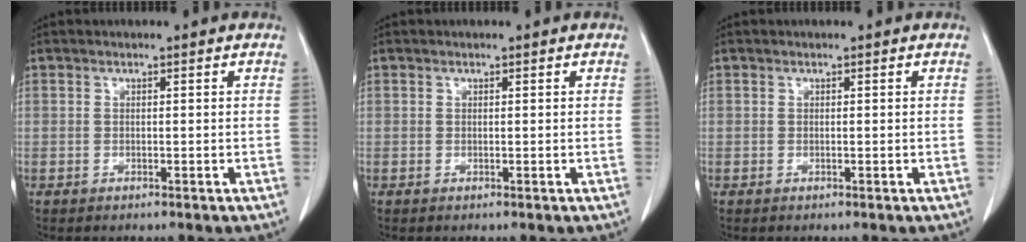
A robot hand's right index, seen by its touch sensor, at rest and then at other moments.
{"total": 0.0}
{"total": 0.0}